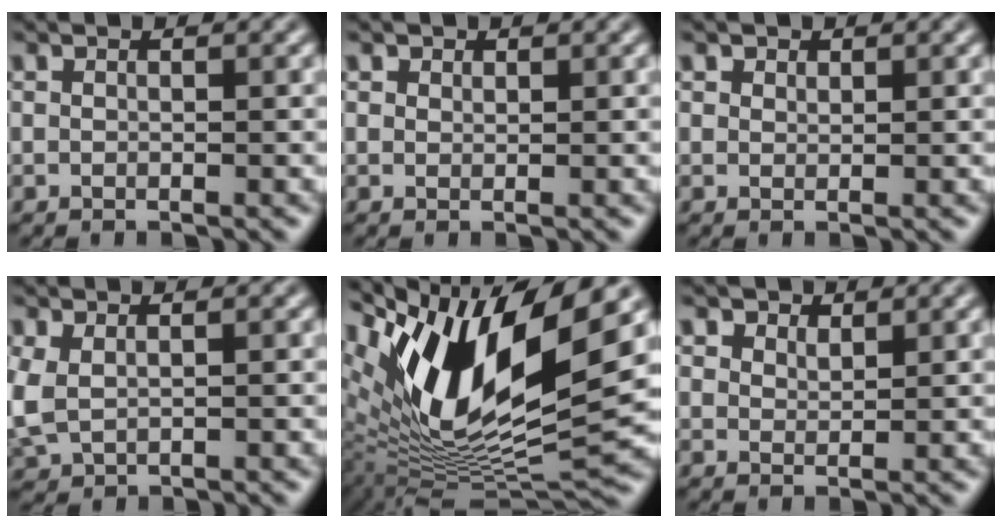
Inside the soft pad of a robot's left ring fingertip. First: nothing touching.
{"total": 1.5, "force": [1.0, 1.0, 0.4], "torque": [-0.007, 0.008, 0.008]}
{"total": 1.9, "force": [1.3, 1.2, 0.6], "torque": [-0.013, 0.008, 0.012]}
{"total": 3.2, "force": [-0.2, 2.2, 2.2], "torque": [-0.067, -0.002, 0.004]}
{"total": 13.9, "force": [4.6, 5.1, 12.1], "torque": [-0.230, -0.004, 0.088]}
{"total": 2.5, "force": [1.9, 1.4, 0.8], "torque": [-0.021, 0.006, 0.025]}